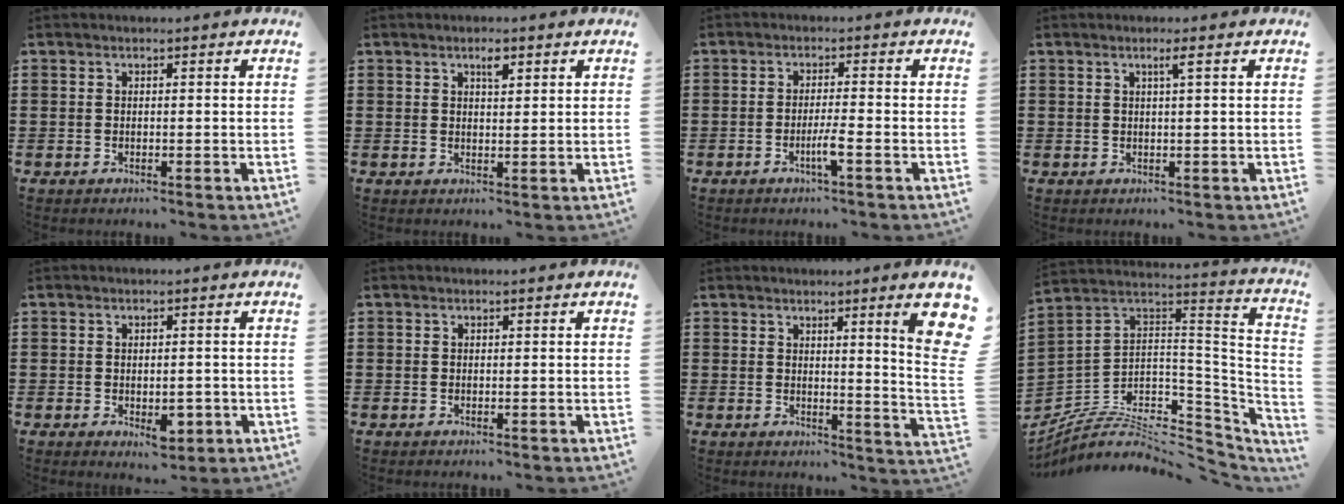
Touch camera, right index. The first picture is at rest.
{"total": 2.3, "force": [1.3, 0.8, 1.7], "torque": [-0.029, 0.002, 0.019]}
{"total": 3.2, "force": [-1.5, -0.1, 2.8], "torque": [-0.048, -0.003, -0.030]}
{"total": 1.5, "force": [0.6, -0.2, 1.3], "torque": [-0.024, 0.001, 0.008]}
{"total": 4.0, "force": [-1.3, 2.2, 3.1], "torque": [-0.035, -0.003, -0.024]}
{"total": 0.0}
{"total": 6.9, "force": [3.1, 0.0, 6.2], "torque": [-0.092, -0.024, 0.045]}
{"total": 5.4, "force": [-3.5, 2.4, 3.2], "torque": [-0.076, -0.024, -0.070]}